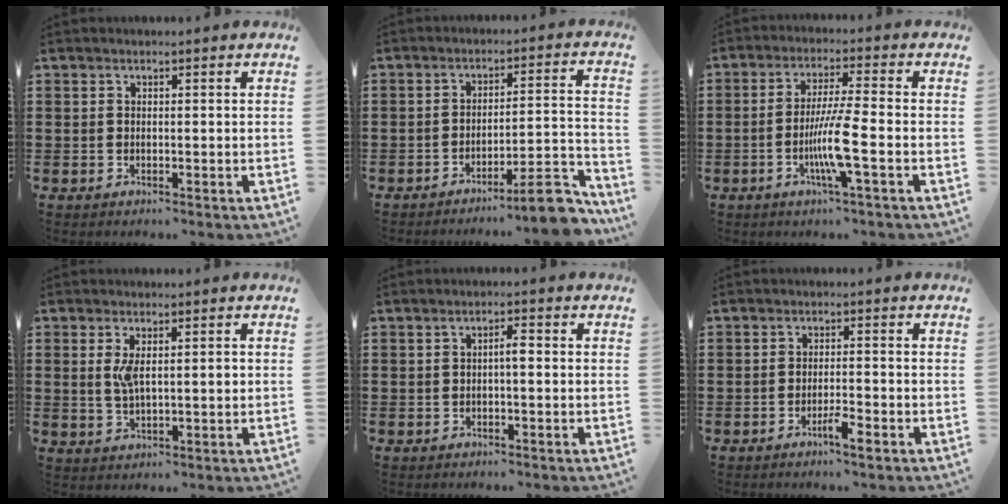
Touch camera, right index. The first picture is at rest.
{"total": 8.8, "force": [-6.8, 0.9, 5.6], "torque": [-0.080, 0.010, -0.121]}
{"total": 7.6, "force": [-2.4, 0.1, 7.2], "torque": [-0.141, -0.015, -0.049]}
{"total": 4.2, "force": [0.7, 1.4, 3.9], "torque": [-0.078, 0.006, 0.010]}
{"total": 1.9, "force": [-0.2, 0.4, 1.9], "torque": [-0.035, 0.003, -0.006]}
{"total": 3.0, "force": [-2.1, 0.4, 2.2], "torque": [-0.036, 0.004, -0.036]}